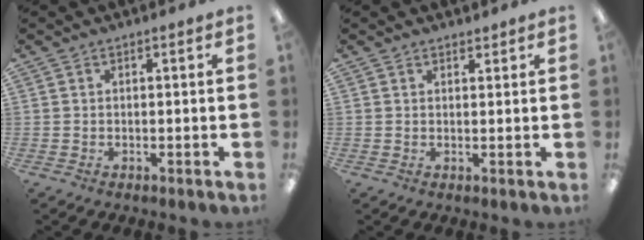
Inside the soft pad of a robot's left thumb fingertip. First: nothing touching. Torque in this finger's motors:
{"motor_torque": [-0.20, 0.34, -0.20, -0.11, -0.02]}